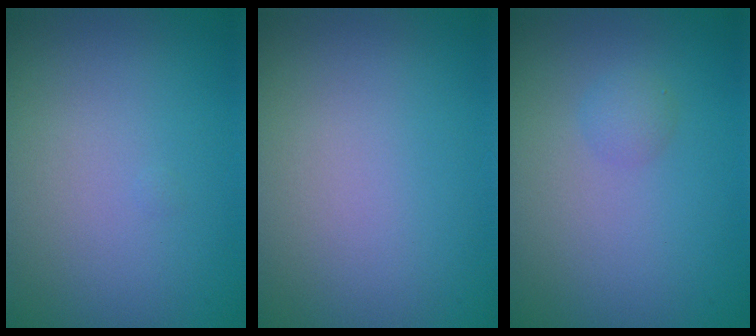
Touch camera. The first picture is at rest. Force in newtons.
{"total": 0.0}
{"total": 1.1, "press": 1.1, "slide": 0.0}